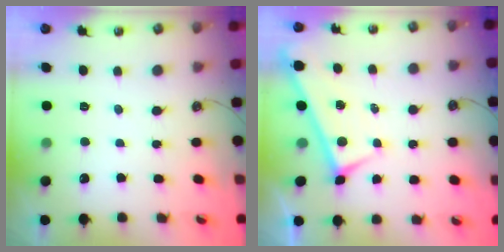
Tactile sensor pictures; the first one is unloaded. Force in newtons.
{"total": 0.0}